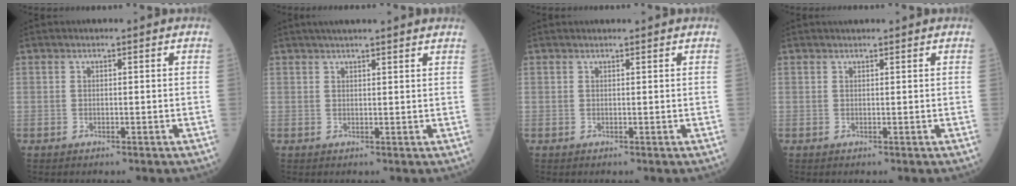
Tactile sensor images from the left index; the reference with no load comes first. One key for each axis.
{"total": 8.7, "fx": 7.6, "fy": 0.3, "fz": 4.2, "tx": -0.058, "ty": 0.030, "tz": 0.089}
{"total": 1.5, "fx": 1.5, "fy": -0.1, "fz": 0.3, "tx": -0.001, "ty": 0.013, "tz": 0.023}
{"total": 1.7, "fx": 1.6, "fy": 0.1, "fz": 0.6, "tx": -0.003, "ty": 0.019, "tz": 0.026}